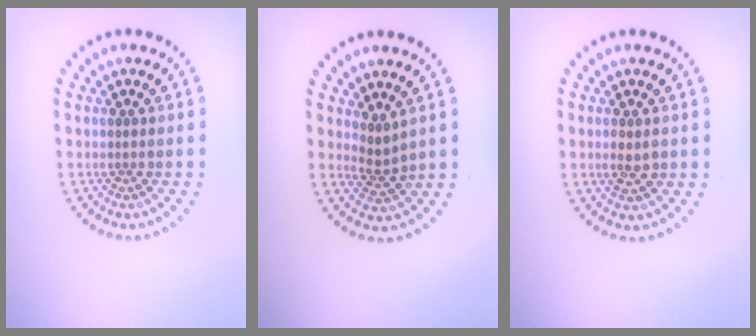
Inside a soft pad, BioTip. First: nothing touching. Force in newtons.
{"total": 1.9, "press": 1.2, "slide": 1.5}
{"total": 1.6, "press": 1.5, "slide": 0.3}